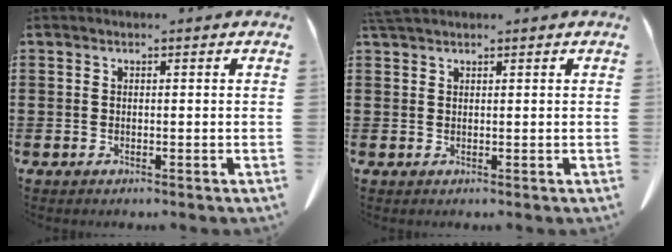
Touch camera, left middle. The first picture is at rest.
{"total": 1.7, "force": [1.5, 0.2, 0.7], "torque": [-0.018, 0.000, 0.030]}